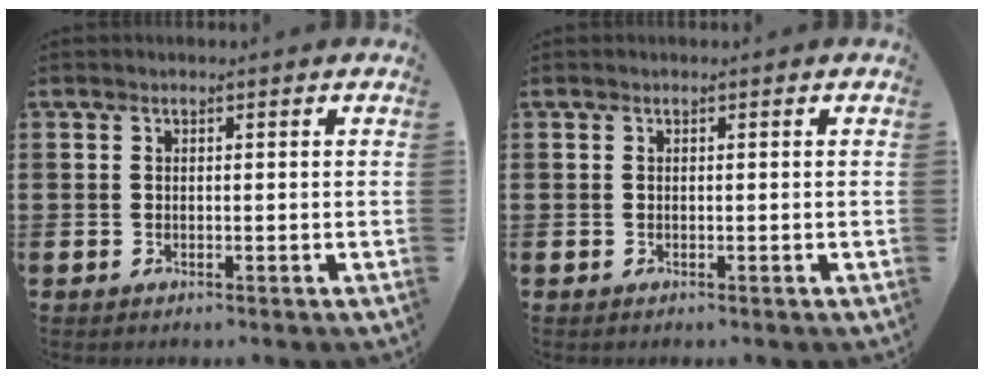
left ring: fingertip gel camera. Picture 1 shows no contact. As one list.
[{"total": 0.0}]